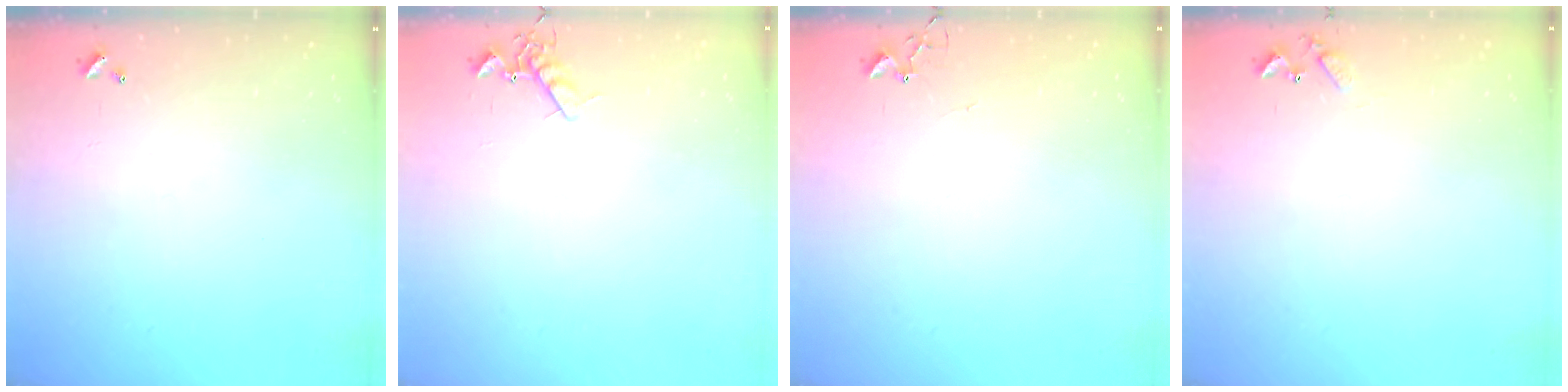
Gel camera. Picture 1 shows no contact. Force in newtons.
{"total": 7.8, "press": 7.8, "slide": 0.8}
{"total": 5.1, "press": 5.1, "slide": 0.3}
{"total": 5.5, "press": 5.5, "slide": 0.4}